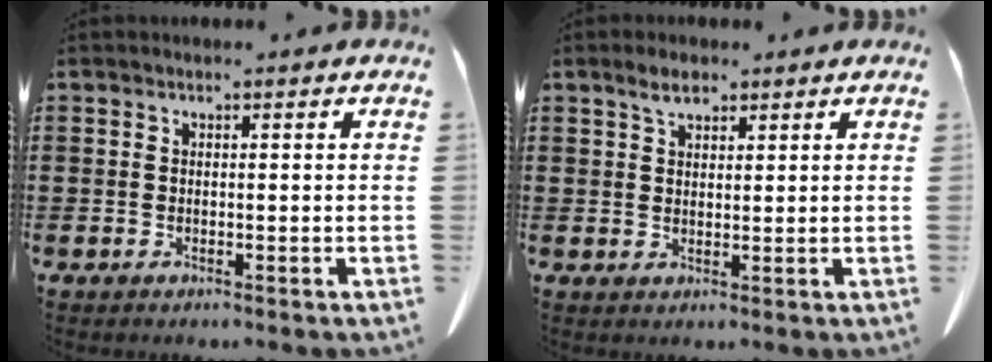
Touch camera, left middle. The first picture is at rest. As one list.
[{"total": 3.0, "force": [2.2, 1.1, 1.7], "torque": [-0.030, -0.001, 0.039]}]